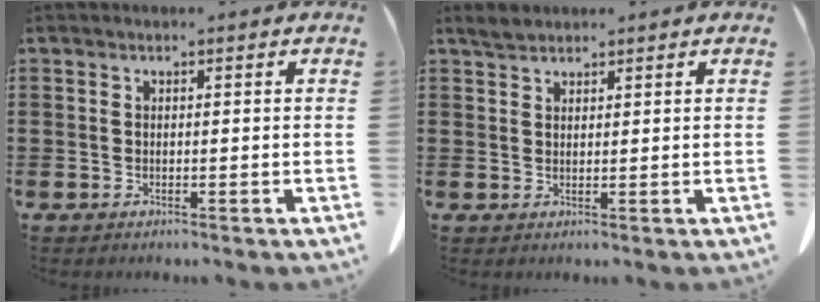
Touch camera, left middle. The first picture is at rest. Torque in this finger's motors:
{"motor_torque": [0.01, 0.00, 0.00, 0.01]}